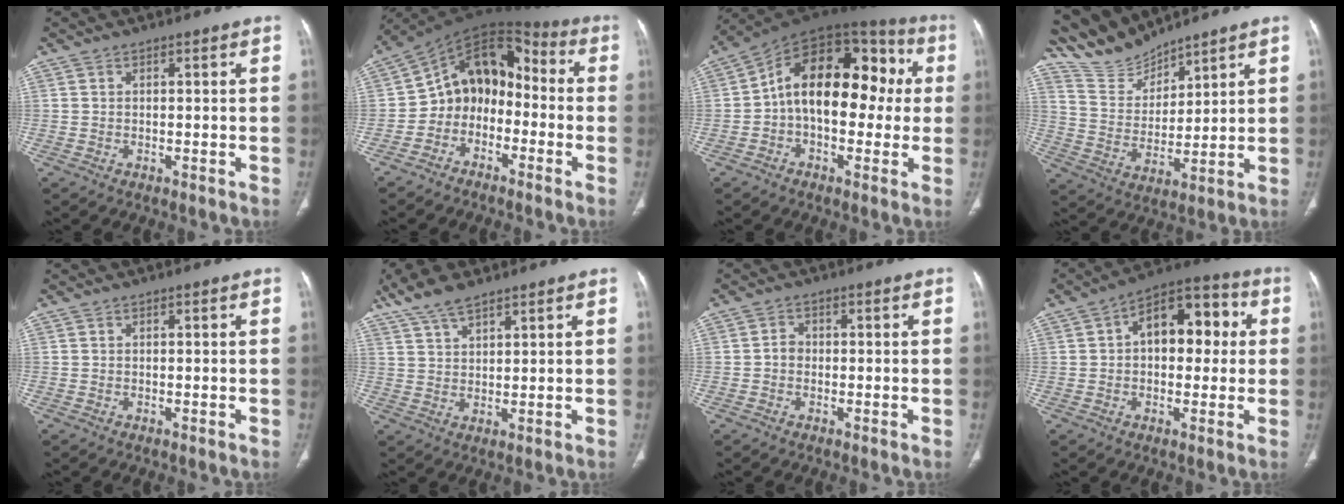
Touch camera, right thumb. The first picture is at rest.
{"total": 12.2, "force": [-2.9, 9.5, 7.1], "torque": [-0.070, 0.078, -0.068]}
{"total": 19.8, "force": [1.0, 11.8, 15.9], "torque": [-0.207, 0.055, 0.003]}
{"total": 9.3, "force": [9.1, 1.6, 0.6], "torque": [-0.006, -0.050, 0.200]}
{"total": 0.0}
{"total": 7.1, "force": [5.4, 2.5, 4.0], "torque": [-0.073, -0.010, 0.108]}
{"total": 1.9, "force": [-0.4, 1.6, 0.9], "torque": [-0.008, 0.009, -0.011]}
{"total": 13.4, "force": [2.0, 8.1, 10.4], "torque": [-0.109, 0.034, 0.020]}